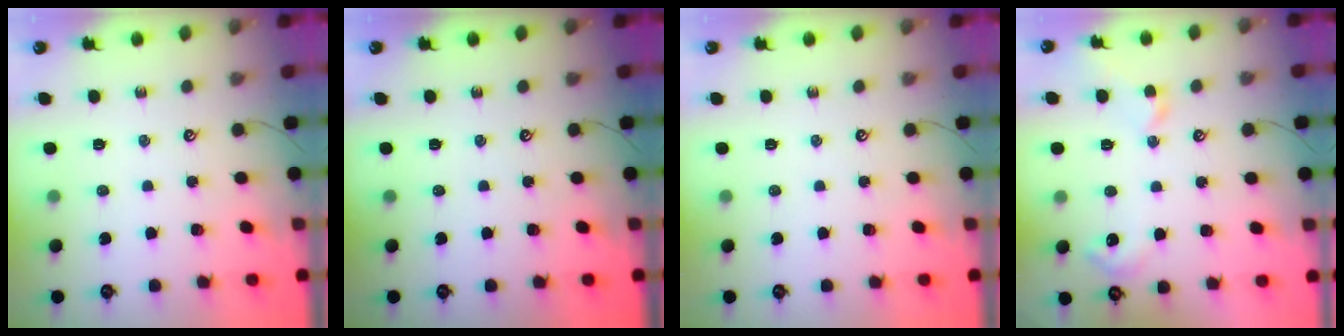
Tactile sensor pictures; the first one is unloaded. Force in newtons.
{"total": 0.0}
{"total": 0.0}
{"total": 3.6, "press": 3.5, "slide": 0.5}